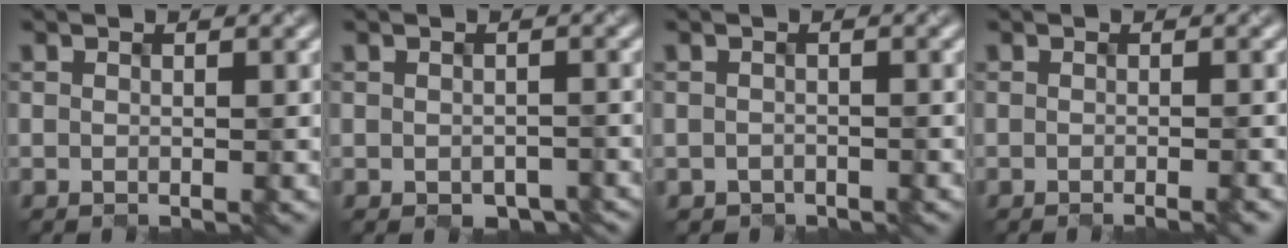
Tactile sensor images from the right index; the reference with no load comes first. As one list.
[{"total": 1.8, "force": [-1.3, 1.0, 0.8], "torque": [-0.012, -0.006, 0.000]}, {"total": 1.0, "force": [-0.9, 0.5, -0.2], "torque": [0.001, -0.006, -0.001]}, {"total": 1.0, "force": [-0.6, 0.2, 0.8], "torque": [-0.009, 0.002, -0.013]}]